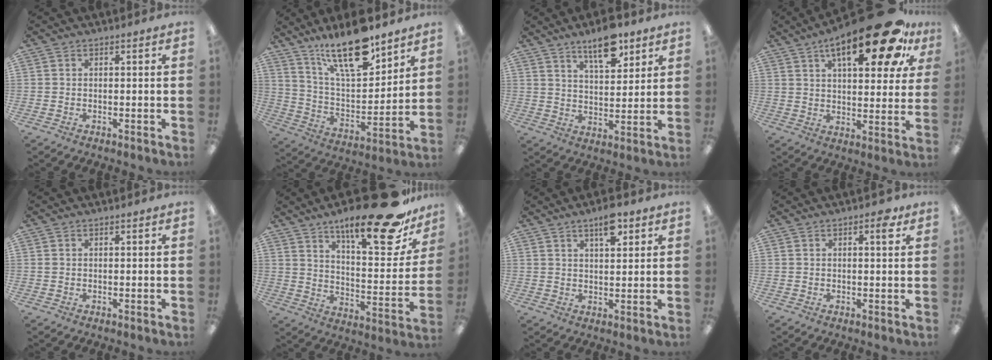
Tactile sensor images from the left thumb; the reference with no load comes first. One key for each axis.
{"total": 20.2, "fx": 14.5, "fy": 6.8, "fz": 12.4, "tx": -0.212, "ty": -0.082, "tz": 0.245}
{"total": 11.3, "fx": 7.9, "fy": 4.5, "fz": 6.8, "tx": -0.094, "ty": -0.042, "tz": 0.133}
{"total": 21.9, "fx": 12.3, "fy": 7.4, "fz": 16.5, "tx": -0.247, "ty": -0.054, "tz": 0.190}
{"total": 0.6, "fx": 0.3, "fy": 0.3, "fz": 0.4, "tx": -0.009, "ty": 0.003, "tz": 0.005}
{"total": 23.6, "fx": 16.7, "fy": 6.1, "fz": 15.5, "tx": -0.224, "ty": -0.112, "tz": 0.265}
{"total": 6.8, "fx": 4.4, "fy": 2.5, "fz": 4.6, "tx": -0.061, "ty": -0.020, "tz": 0.069}
{"total": 3.3, "fx": 1.7, "fy": 1.0, "fz": 2.6, "tx": -0.032, "ty": -0.004, "tz": 0.022}